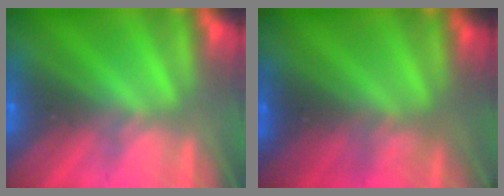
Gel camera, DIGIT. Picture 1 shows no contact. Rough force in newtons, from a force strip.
{"total": 2.7}